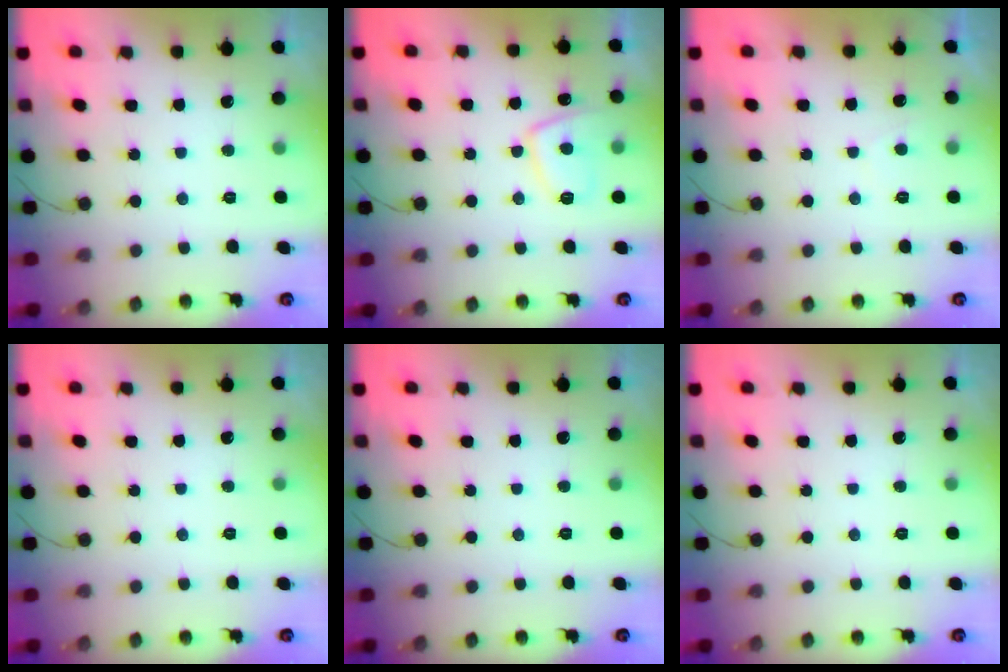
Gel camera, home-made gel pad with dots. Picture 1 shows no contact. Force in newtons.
{"total": 8.4, "press": 8.3, "slide": 1.1}
{"total": 2.0, "press": 1.9, "slide": 0.7}
{"total": 0.0}
{"total": 0.0}
{"total": 0.0}